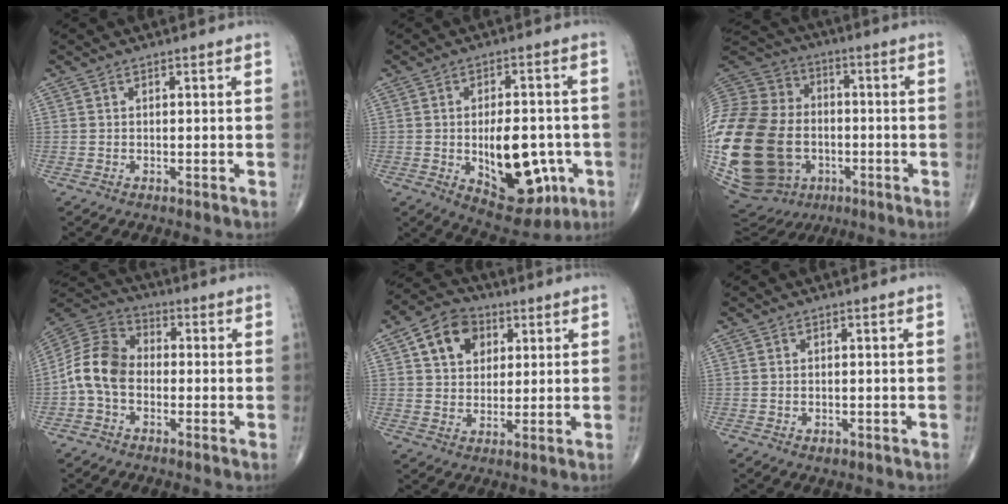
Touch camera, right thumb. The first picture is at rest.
{"total": 15.4, "force": [-3.6, 8.3, 12.5], "torque": [-0.143, 0.012, -0.030]}
{"total": 39.4, "force": [-8.0, 29.4, 25.0], "torque": [-0.655, 0.043, -0.136]}
{"total": 10.2, "force": [-2.0, 7.3, 6.9], "torque": [-0.123, 0.031, -0.054]}
{"total": 10.1, "force": [3.6, 7.8, 5.3], "torque": [-0.062, -0.005, 0.057]}
{"total": 1.1, "force": [-0.4, 0.7, 0.7], "torque": [-0.009, 0.004, 0.000]}